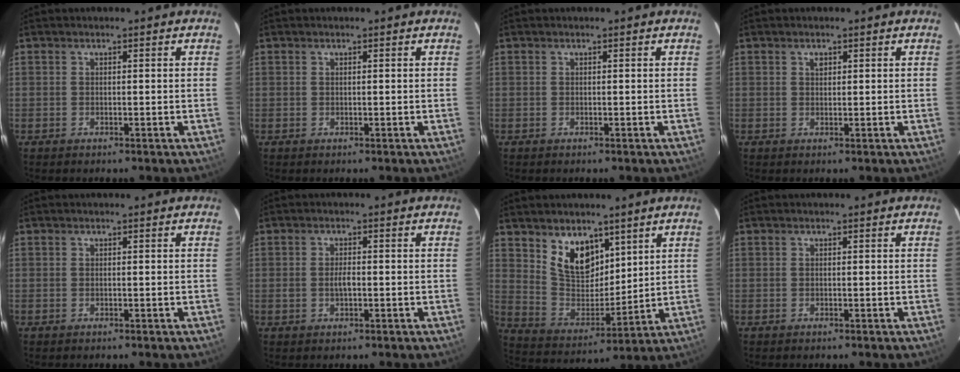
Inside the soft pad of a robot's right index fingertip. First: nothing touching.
{"total": 0.0}
{"total": 0.0}
{"total": 1.0, "force": [0.5, 0.7, 0.5], "torque": [-0.008, 0.003, 0.009]}
{"total": 0.0}
{"total": 2.2, "force": [-0.4, 1.1, 1.8], "torque": [-0.035, 0.001, -0.006]}
{"total": 11.5, "force": [6.9, 6.9, 6.0], "torque": [-0.106, -0.004, 0.143]}
{"total": 0.0}